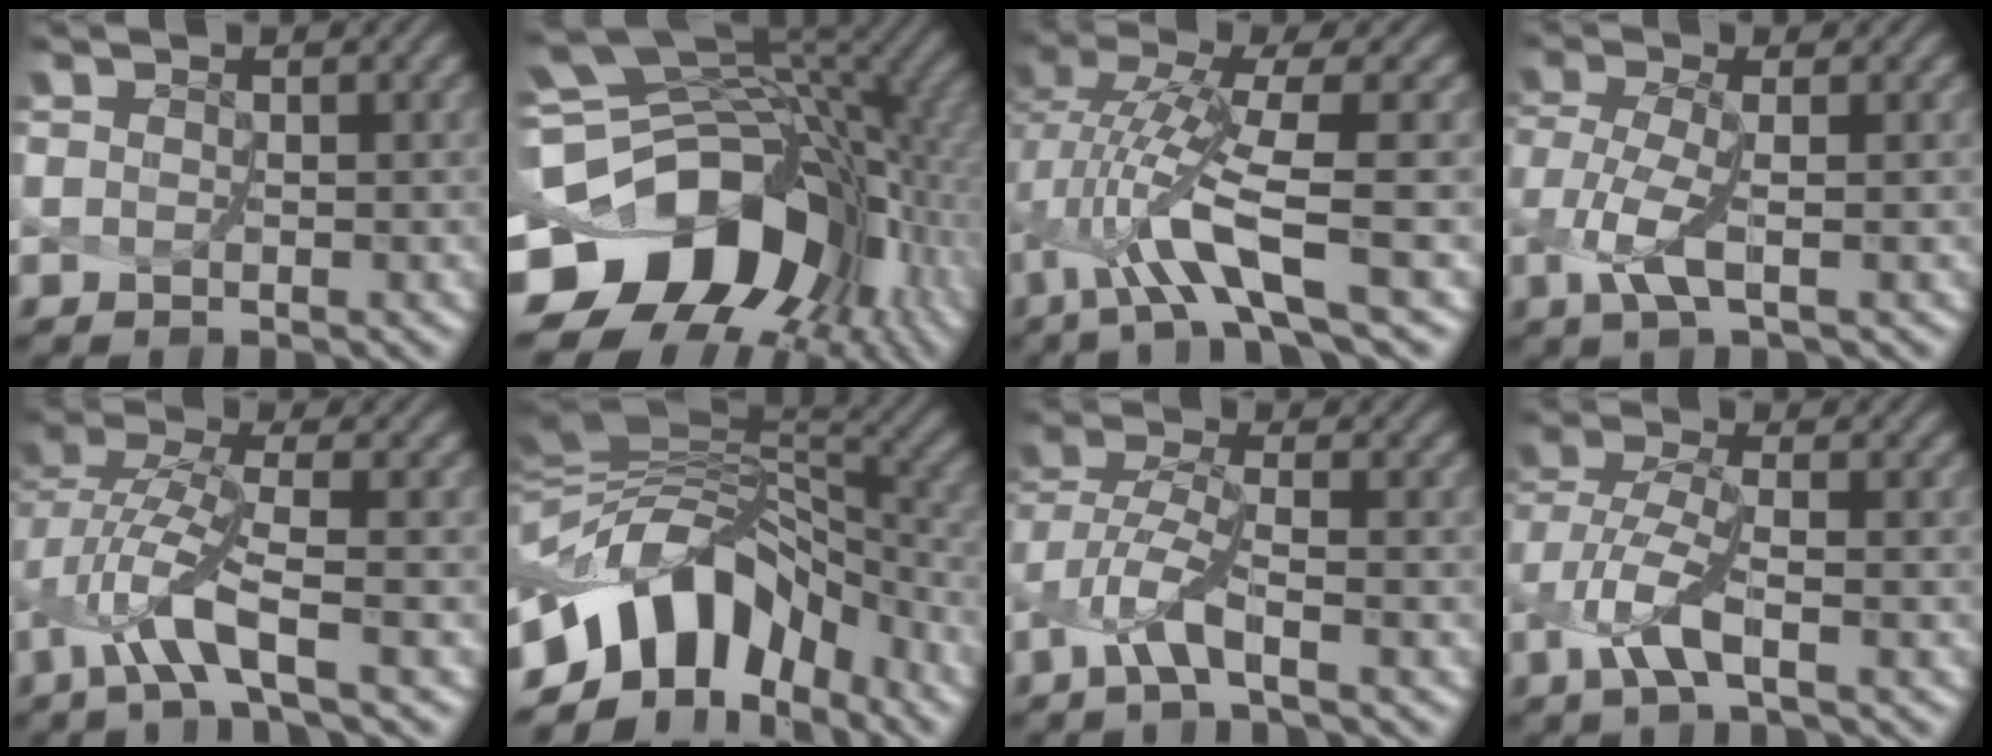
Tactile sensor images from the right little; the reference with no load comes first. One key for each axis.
{"total": 13.9, "fx": -5.9, "fy": 9.8, "fz": 8.0, "tx": -0.141, "ty": -0.012, "tz": -0.093}
{"total": 6.6, "fx": -1.8, "fy": 0.6, "fz": 6.3, "tx": -0.131, "ty": 0.002, "tz": -0.030}
{"total": 3.1, "fx": -0.9, "fy": 0.8, "fz": 2.9, "tx": -0.077, "ty": 0.000, "tz": -0.013}
{"total": 4.5, "fx": -2.2, "fy": 0.4, "fz": 3.9, "tx": -0.091, "ty": 0.003, "tz": -0.043}
{"total": 9.9, "fx": -5.2, "fy": 6.0, "fz": 5.9, "tx": -0.094, "ty": 0.021, "tz": -0.097}
{"total": 3.4, "fx": -1.8, "fy": 0.4, "fz": 2.9, "tx": -0.071, "ty": 0.003, "tz": -0.034}
{"total": 3.8, "fx": -1.5, "fy": 1.1, "fz": 3.4, "tx": -0.085, "ty": 0.003, "tz": -0.025}